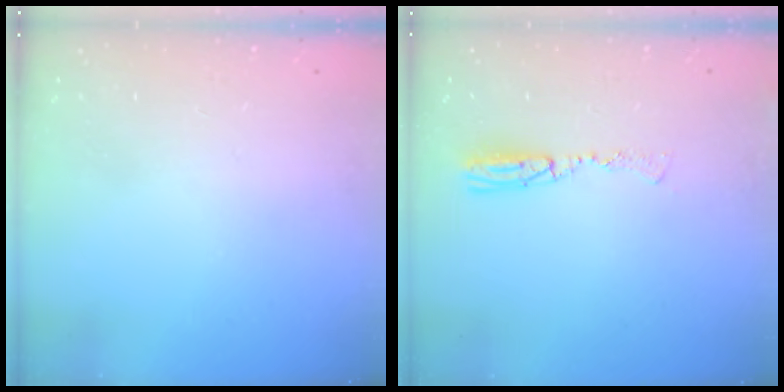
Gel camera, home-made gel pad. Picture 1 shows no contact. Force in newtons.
{"total": 6.9, "press": 6.7, "slide": 1.8}